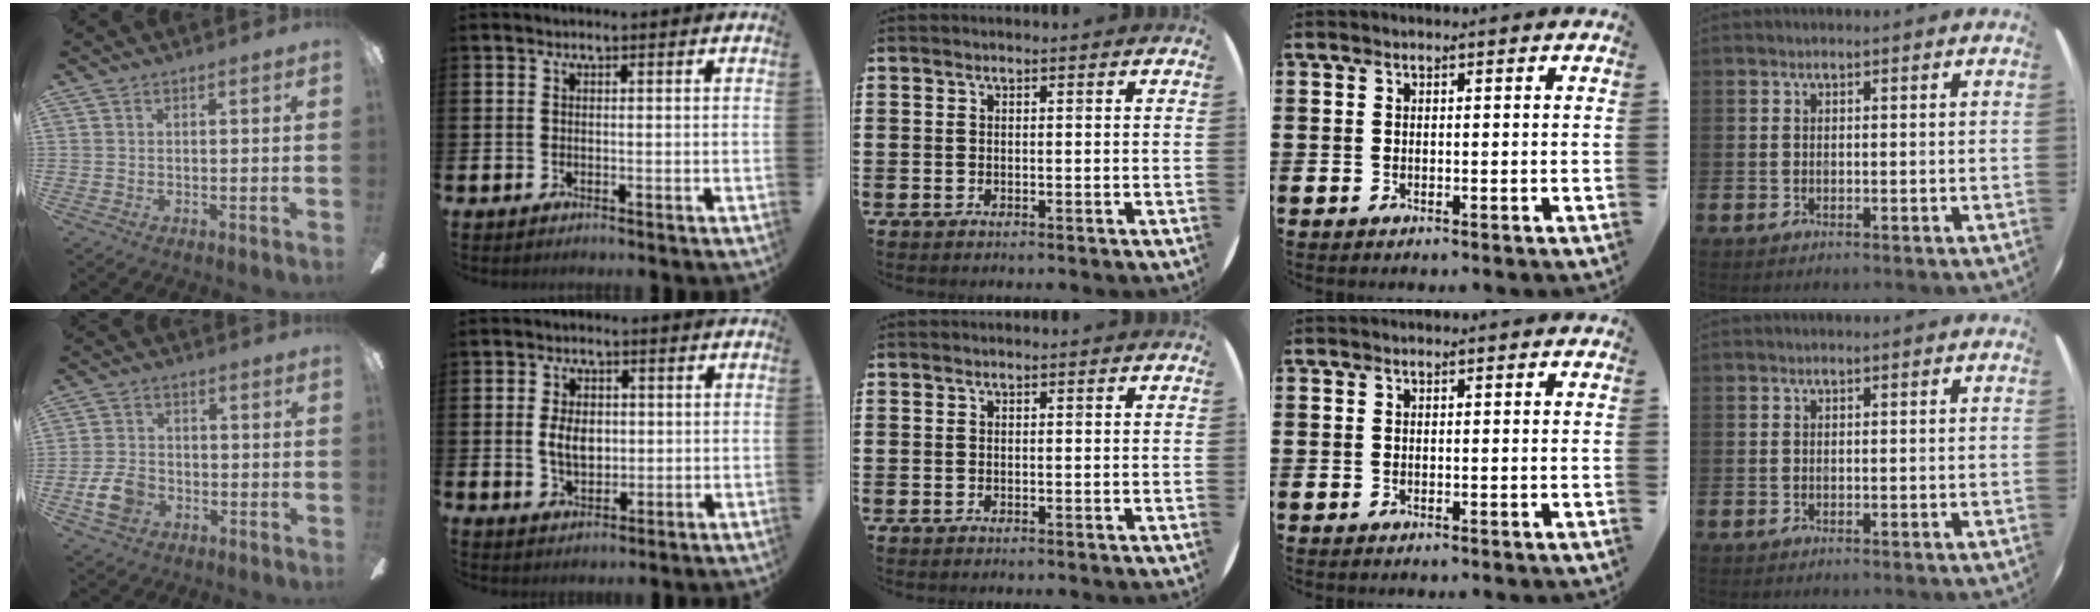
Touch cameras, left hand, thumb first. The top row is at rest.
{"thumb": {"total": 7.4, "force": [-2.8, 5.1, 4.5], "torque": [-0.102, 0.013, -0.052]}, "index": {"total": 4.7, "force": [0.4, 3.0, 3.5], "torque": [-0.059, 0.006, 0.003]}}